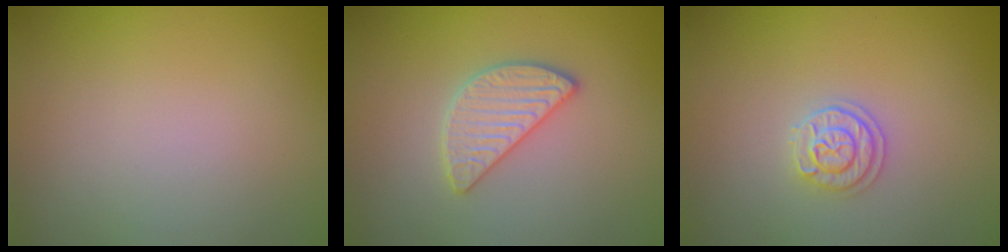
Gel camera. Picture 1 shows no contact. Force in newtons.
{"total": 2.6, "press": 2.6, "slide": 0.2}
{"total": 2.1, "press": 2.0, "slide": 0.6}